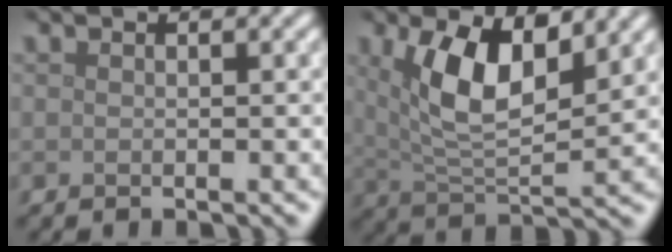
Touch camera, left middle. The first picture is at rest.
{"total": 7.5, "force": [2.7, 3.4, 6.2], "torque": [-0.124, -0.003, 0.054]}